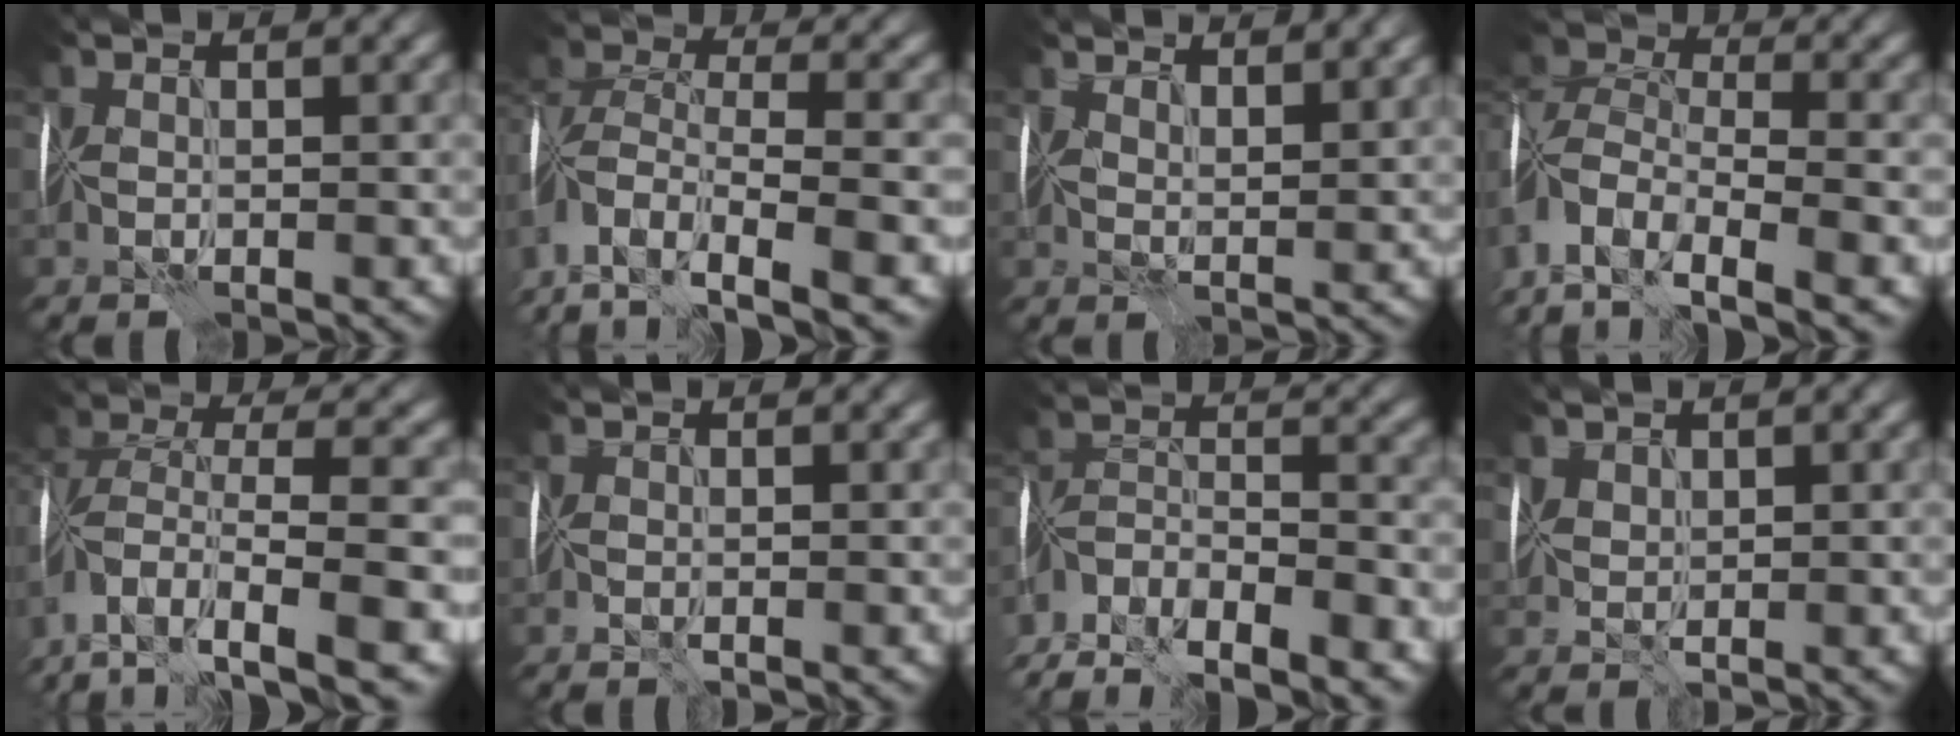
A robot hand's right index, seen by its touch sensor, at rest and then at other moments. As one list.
[{"total": 11.3, "force": [-7.0, 5.5, 6.9], "torque": [-0.140, 0.000, -0.123]}, {"total": 6.0, "force": [5.0, 1.8, 2.6], "torque": [-0.043, 0.007, 0.065]}, {"total": 10.0, "force": [-5.8, 5.1, 6.4], "torque": [-0.131, 0.005, -0.117]}, {"total": 11.8, "force": [-5.8, 5.6, 8.6], "torque": [-0.190, 0.011, -0.083]}, {"total": 0.7, "force": [0.0, 0.3, 0.7], "torque": [-0.015, 0.000, -0.002]}, {"total": 8.8, "force": [-7.1, 3.2, 4.2], "torque": [-0.076, 0.009, -0.124]}, {"total": 1.9, "force": [1.5, 1.0, 0.6], "torque": [-0.019, 0.006, 0.034]}]